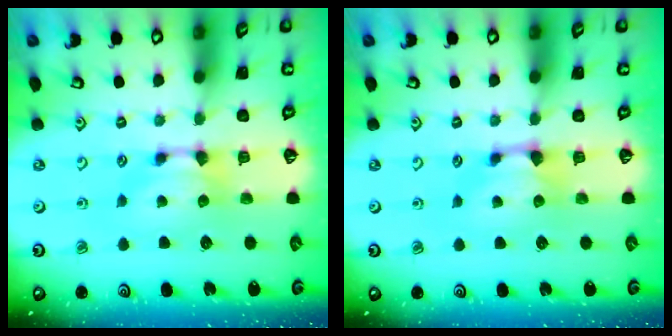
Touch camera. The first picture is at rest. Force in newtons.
{"total": 0.9, "press": 0.6, "slide": 0.7}